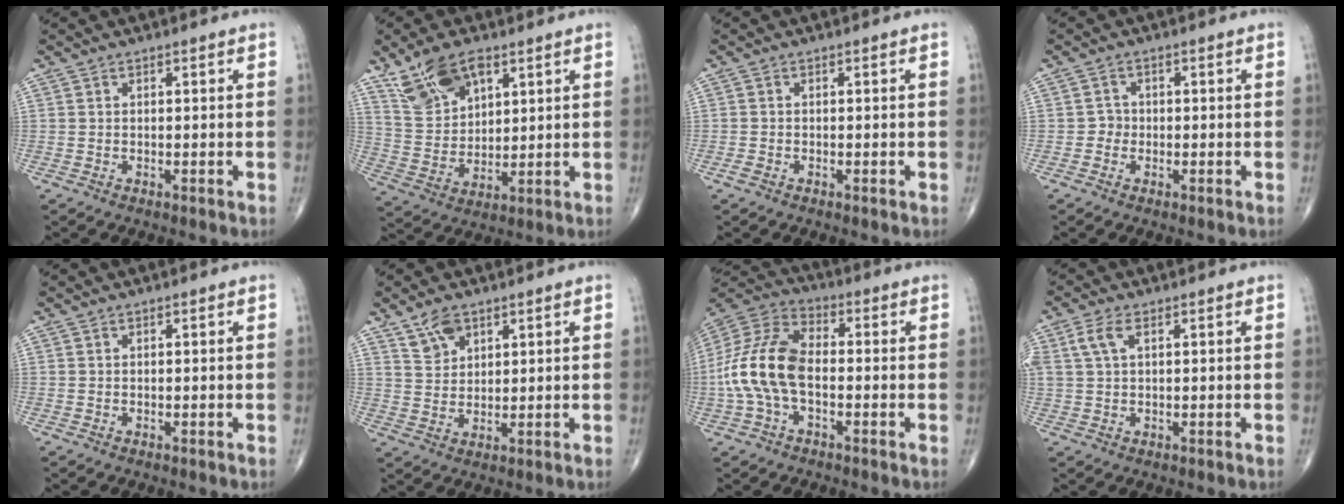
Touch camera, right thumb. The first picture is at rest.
{"total": 11.4, "force": [6.9, 5.8, 7.0], "torque": [-0.118, -0.021, 0.144]}
{"total": 1.2, "force": [-0.6, 0.5, 0.9], "torque": [-0.021, -0.001, -0.013]}
{"total": 1.6, "force": [-0.5, 1.5, 0.4], "torque": [0.006, 0.008, -0.015]}
{"total": 0.0}
{"total": 5.0, "force": [3.4, 2.8, 2.3], "torque": [-0.028, -0.018, 0.070]}
{"total": 14.8, "force": [-2.1, 8.3, 12.1], "torque": [-0.259, 0.036, -0.045]}
{"total": 4.1, "force": [1.5, 2.1, 3.2], "torque": [-0.084, 0.014, 0.033]}